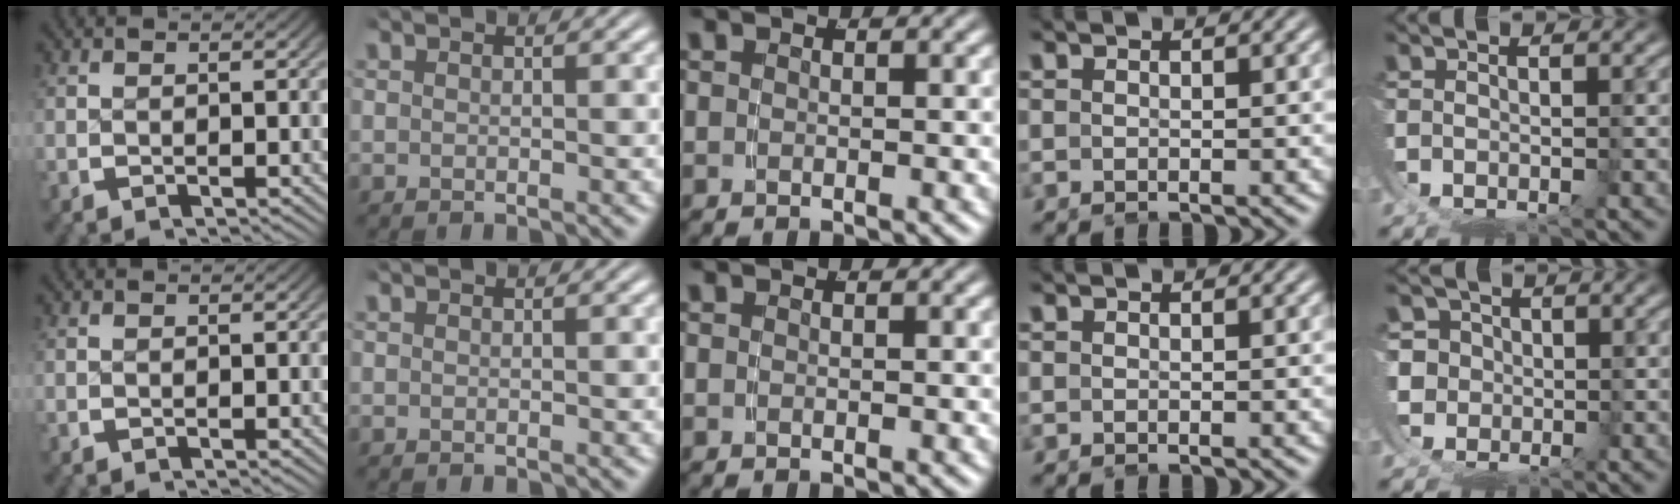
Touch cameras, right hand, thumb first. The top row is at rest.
{"little": {"total": 7.6, "force": [-0.1, 7.0, 3.0], "torque": [-0.089, -0.028, -0.001]}}